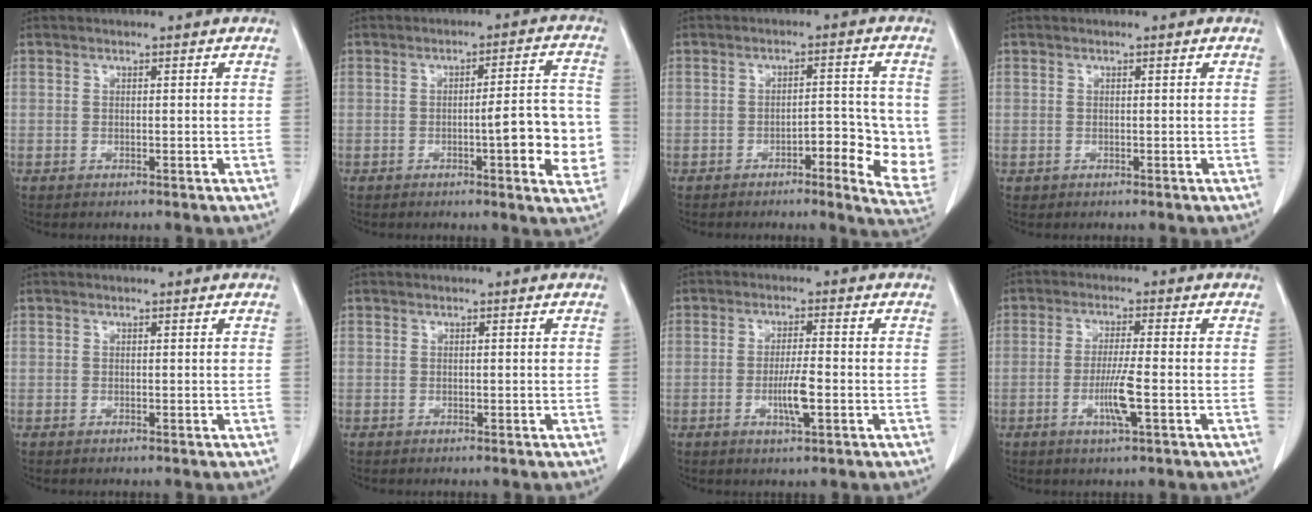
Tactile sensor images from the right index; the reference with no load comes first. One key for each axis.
{"total": 9.7, "fx": -2.0, "fy": 1.8, "fz": 9.3, "tx": -0.110, "ty": 0.014, "tz": -0.024}
{"total": 8.3, "fx": -2.0, "fy": 2.2, "fz": 7.7, "tx": -0.088, "ty": 0.000, "tz": -0.028}
{"total": 0.5, "fx": -0.2, "fy": 0.4, "fz": -0.1, "tx": -0.003, "ty": 0.004, "tz": -0.003}
{"total": 0.0}
{"total": 0.0}
{"total": 4.8, "fx": -1.4, "fy": 0.4, "fz": 4.6, "tx": -0.086, "ty": -0.006, "tz": -0.023}
{"total": 5.5, "fx": -1.7, "fy": -0.2, "fz": 5.2, "tx": -0.099, "ty": -0.010, "tz": -0.032}